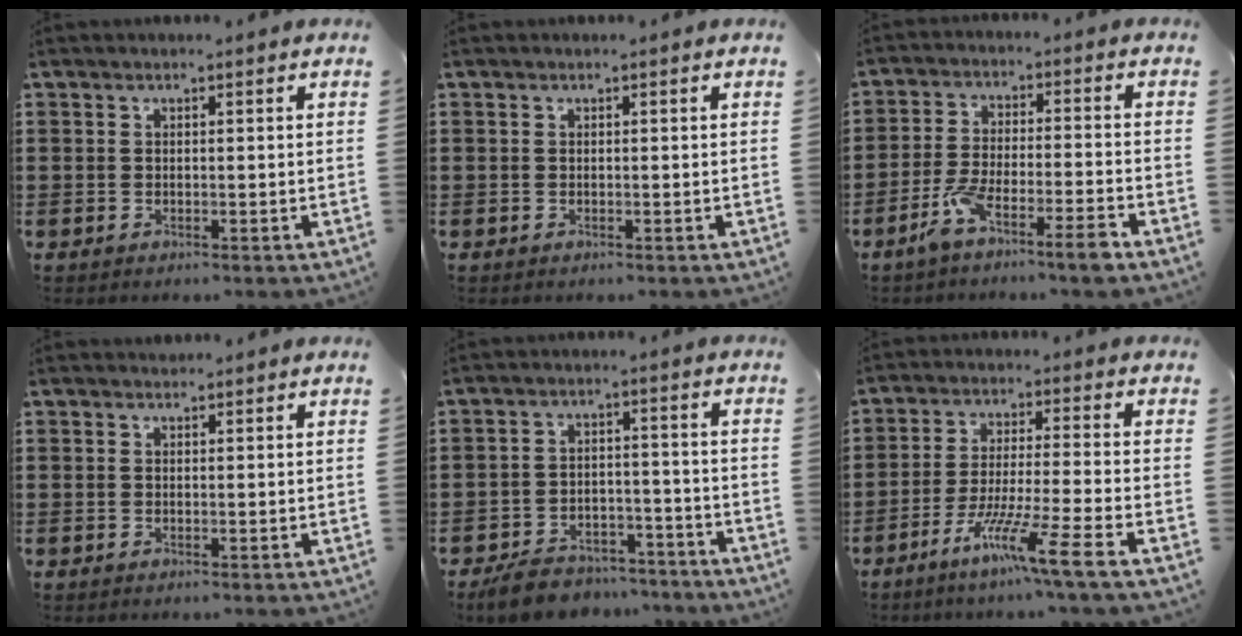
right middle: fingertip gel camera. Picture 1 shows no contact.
{"total": 0.0}
{"total": 7.0, "force": [-5.2, 0.4, 4.6], "torque": [-0.090, -0.002, -0.097]}
{"total": 0.7, "force": [0.6, 0.3, -0.1], "torque": [0.009, -0.002, 0.010]}
{"total": 5.7, "force": [-5.4, 1.2, 1.1], "torque": [-0.031, 0.011, -0.109]}
{"total": 9.0, "force": [-6.1, -0.8, 6.6], "torque": [-0.128, -0.013, -0.117]}